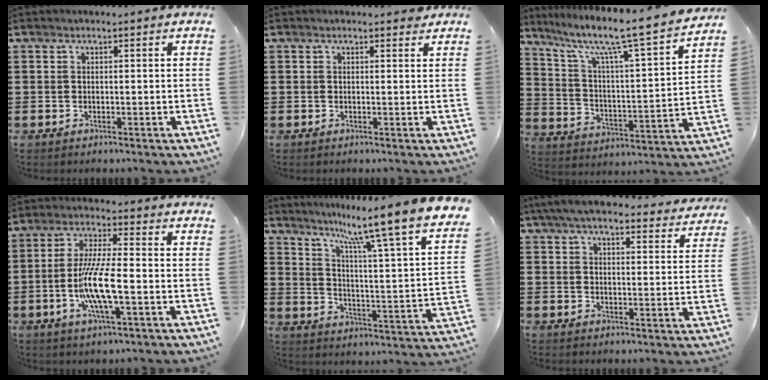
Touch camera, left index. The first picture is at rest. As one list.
[{"total": 0.8, "force": [0.6, 0.4, 0.3], "torque": [0.000, 0.000, 0.010]}, {"total": 8.6, "force": [6.9, 0.3, 5.1], "torque": [-0.120, -0.060, 0.102]}, {"total": 9.6, "force": [-2.7, 1.7, 9.0], "torque": [-0.191, -0.012, -0.058]}, {"total": 10.1, "force": [8.1, -1.0, 5.9], "torque": [-0.123, -0.077, 0.116]}, {"total": 6.0, "force": [5.5, 1.1, 2.1], "torque": [-0.061, -0.017, 0.101]}]